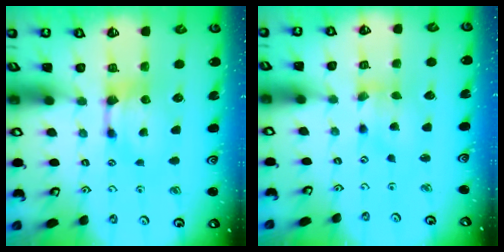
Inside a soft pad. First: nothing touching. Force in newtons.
{"total": 1.2, "press": 0.6, "slide": 1.1}